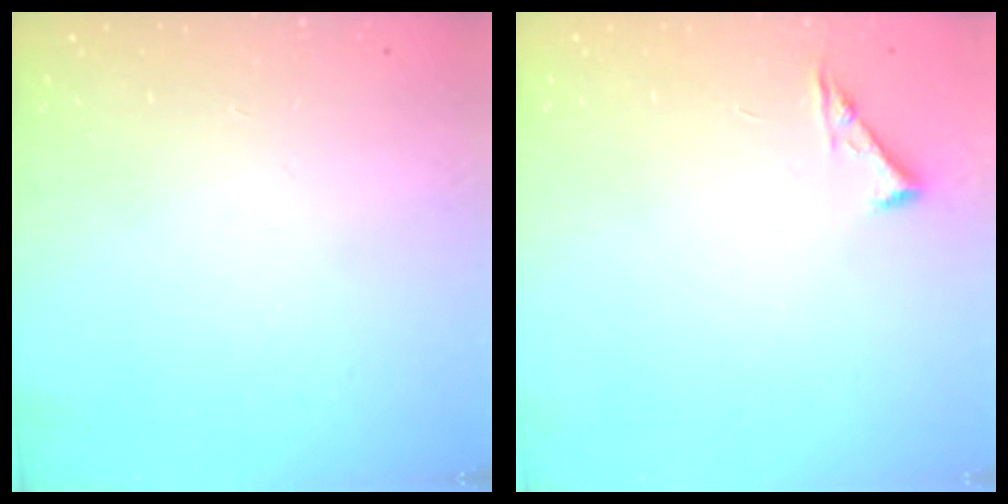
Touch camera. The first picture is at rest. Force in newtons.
{"total": 5.3, "press": 5.2, "slide": 0.7}